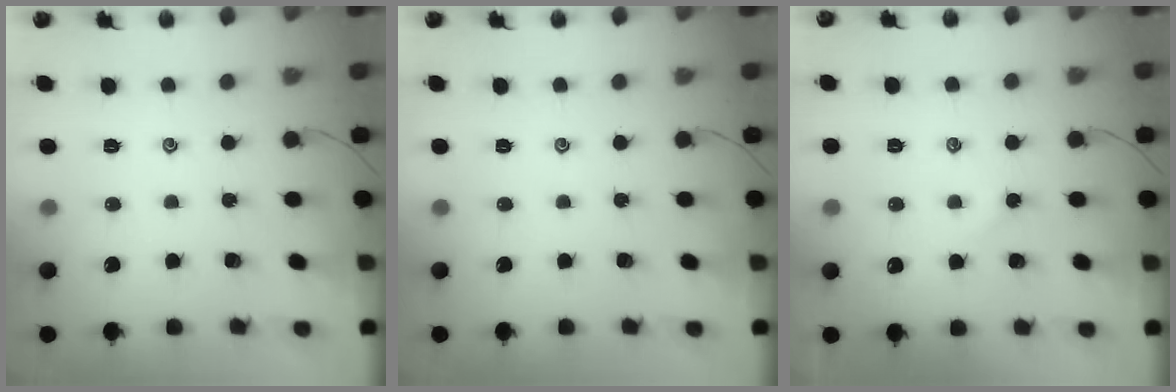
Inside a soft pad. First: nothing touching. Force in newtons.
{"total": 0.0}
{"total": 1.3, "press": 1.3, "slide": 0.3}